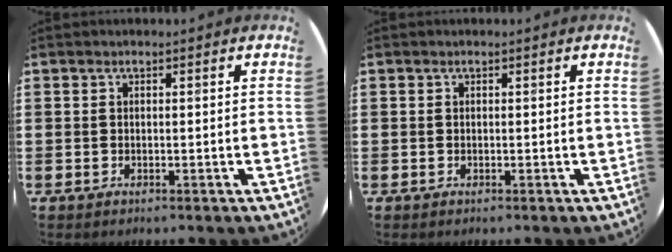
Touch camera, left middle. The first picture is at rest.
{"total": 0.0}